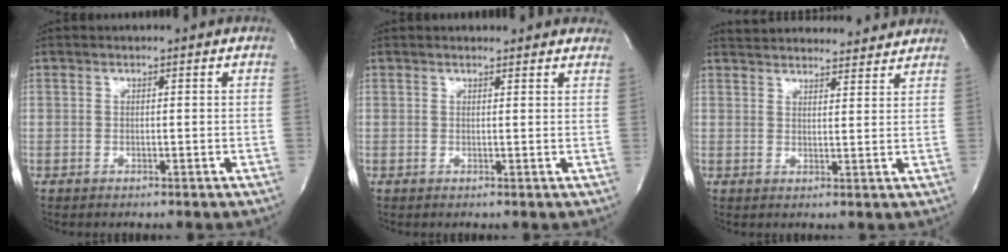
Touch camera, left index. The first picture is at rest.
{"total": 6.3, "force": [5.9, 1.8, 1.6], "torque": [-0.013, 0.009, 0.053]}
{"total": 15.7, "force": [14.9, 3.1, 3.8], "torque": [-0.058, 0.022, 0.200]}